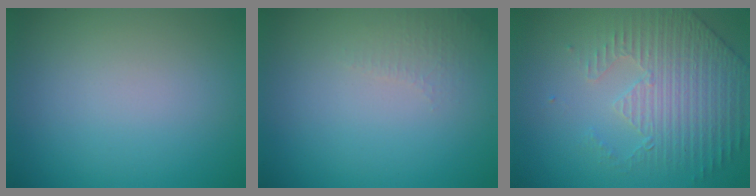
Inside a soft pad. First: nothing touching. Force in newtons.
{"total": 1.4, "press": 1.3, "slide": 0.4}
{"total": 4.4, "press": 3.5, "slide": 2.6}